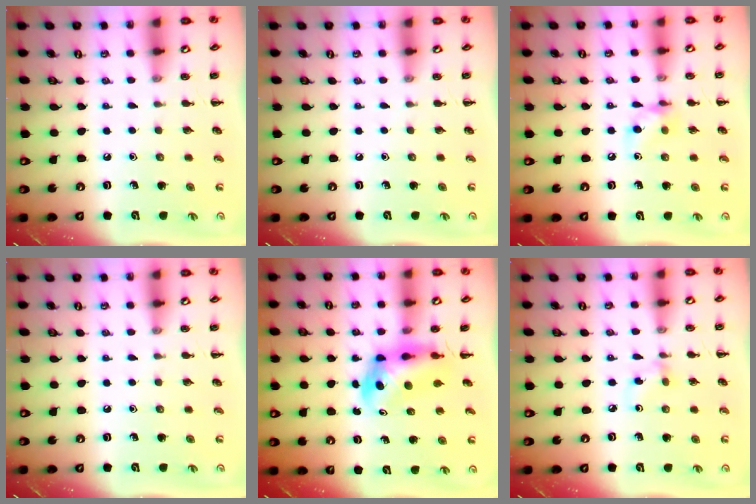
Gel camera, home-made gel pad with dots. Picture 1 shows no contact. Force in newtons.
{"total": 0.0}
{"total": 7.3, "press": 7.2, "slide": 1.3}
{"total": 0.0}
{"total": 4.5, "press": 4.3, "slide": 1.2}
{"total": 2.8, "press": 2.6, "slide": 1.1}